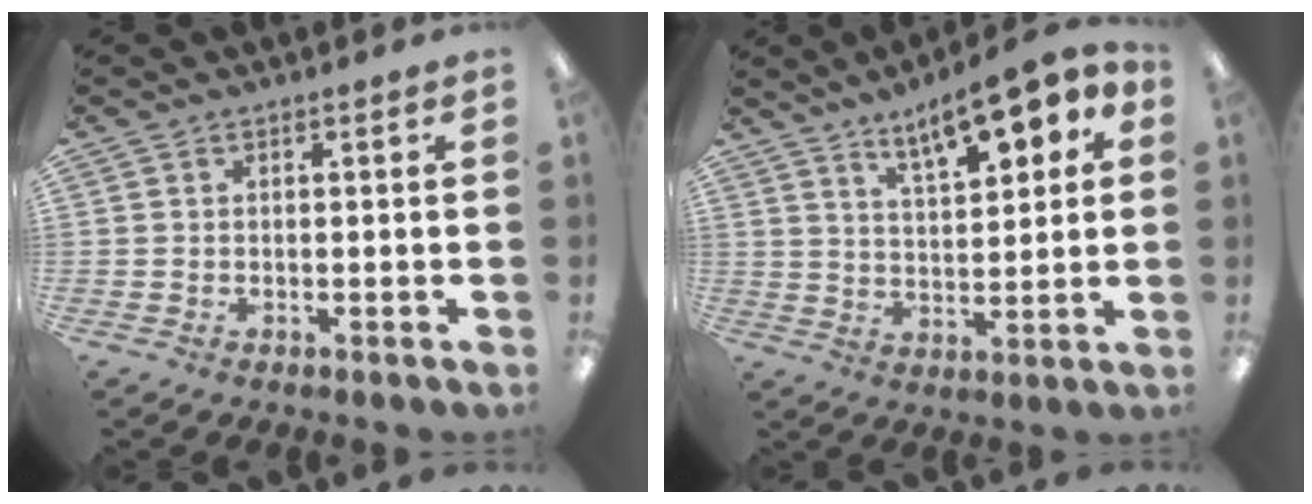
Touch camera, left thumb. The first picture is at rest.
{"total": 11.7, "force": [8.1, 4.3, 7.3], "torque": [-0.102, -0.039, 0.138]}